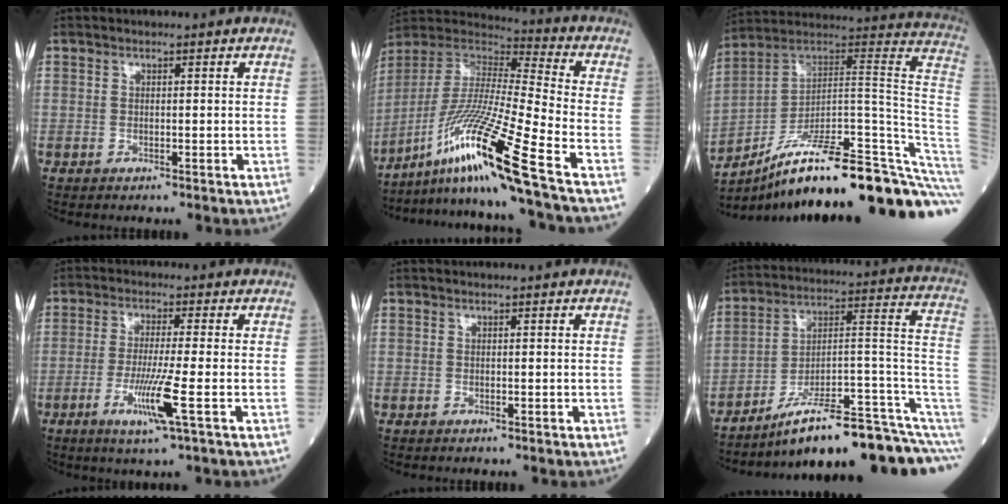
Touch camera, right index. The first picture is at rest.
{"total": 20.8, "force": [-13.0, -2.3, 16.0], "torque": [-0.350, -0.028, -0.247]}
{"total": 32.0, "force": [-22.5, 2.7, 22.6], "torque": [-0.195, 0.022, -0.326]}
{"total": 7.1, "force": [-2.5, -1.0, 6.6], "torque": [-0.129, -0.022, -0.049]}
{"total": 0.0}
{"total": 19.5, "force": [-14.2, 1.7, 13.2], "torque": [-0.125, 0.059, -0.216]}